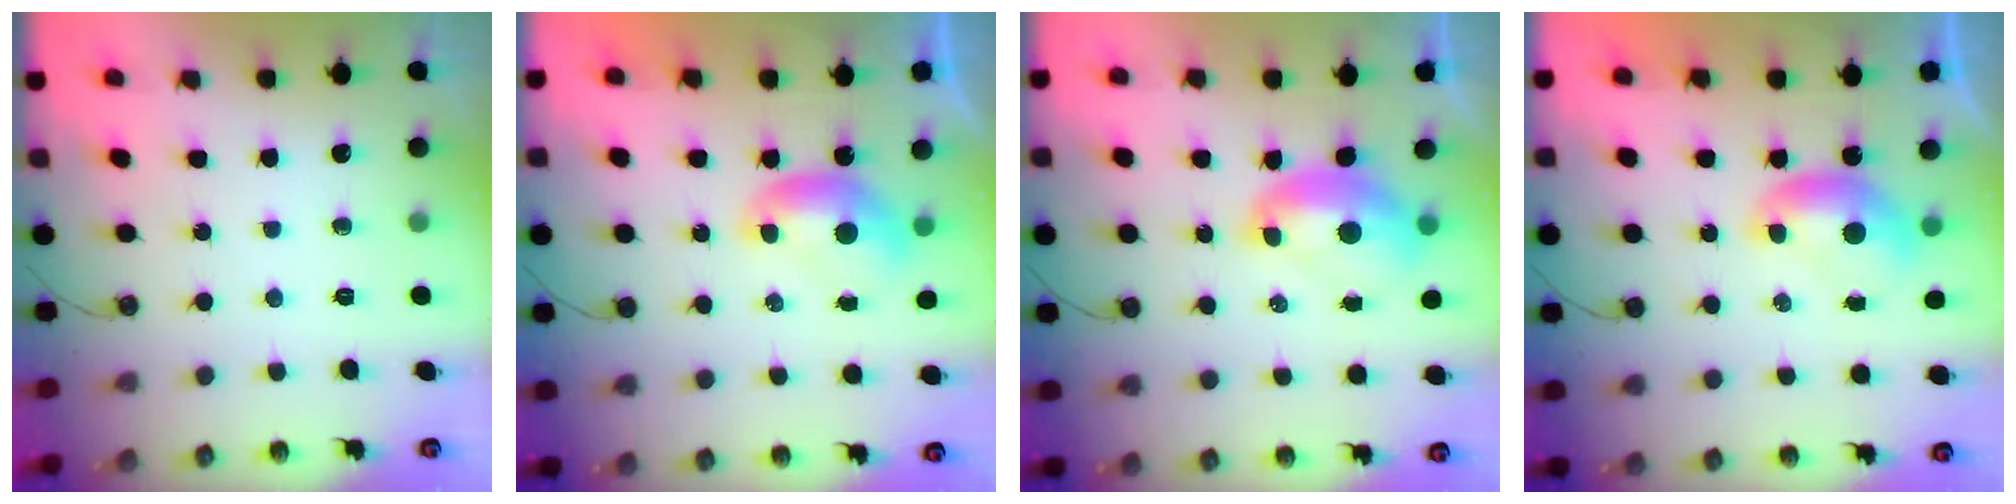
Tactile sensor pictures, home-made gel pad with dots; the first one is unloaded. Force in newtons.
{"total": 0.0}
{"total": 2.7, "press": 2.6, "slide": 0.8}
{"total": 0.0}